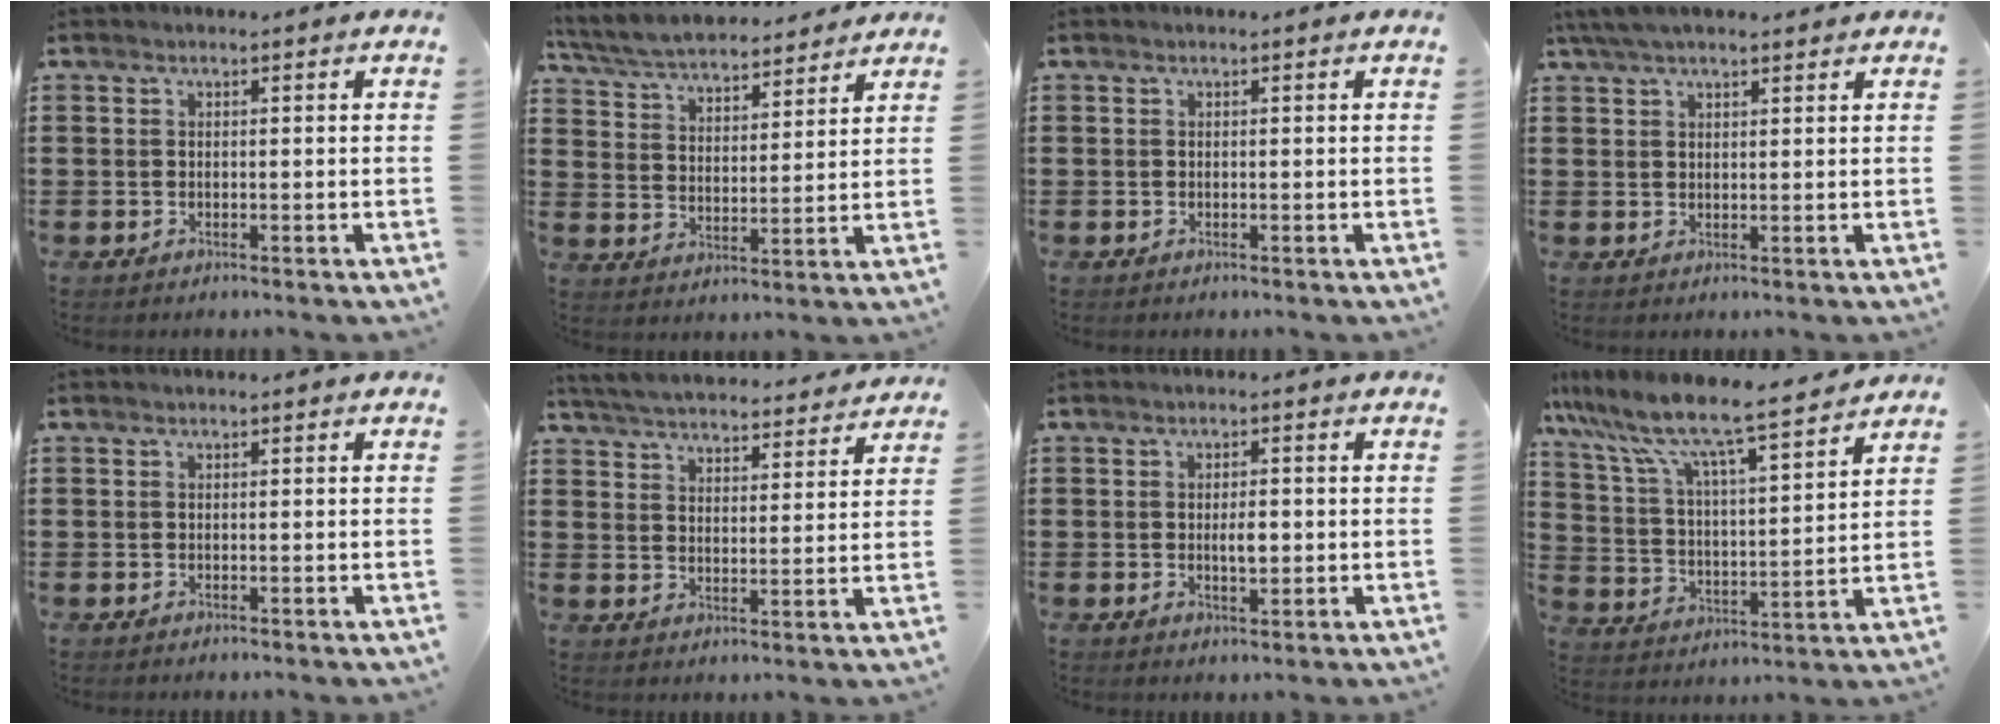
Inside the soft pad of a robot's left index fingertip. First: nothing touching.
{"total": 5.9, "force": [5.7, 0.7, 1.3], "torque": [-0.053, -0.029, 0.100]}
{"total": 0.0}
{"total": 3.8, "force": [3.0, 1.1, 2.1], "torque": [-0.049, 0.003, 0.056]}
{"total": 0.0}
{"total": 5.1, "force": [5.1, 0.3, 0.6], "torque": [-0.037, -0.031, 0.088]}
{"total": 2.9, "force": [-0.1, 1.1, 2.6], "torque": [-0.042, -0.003, -0.005]}
{"total": 8.8, "force": [7.7, 0.5, 4.1], "torque": [-0.113, -0.052, 0.126]}